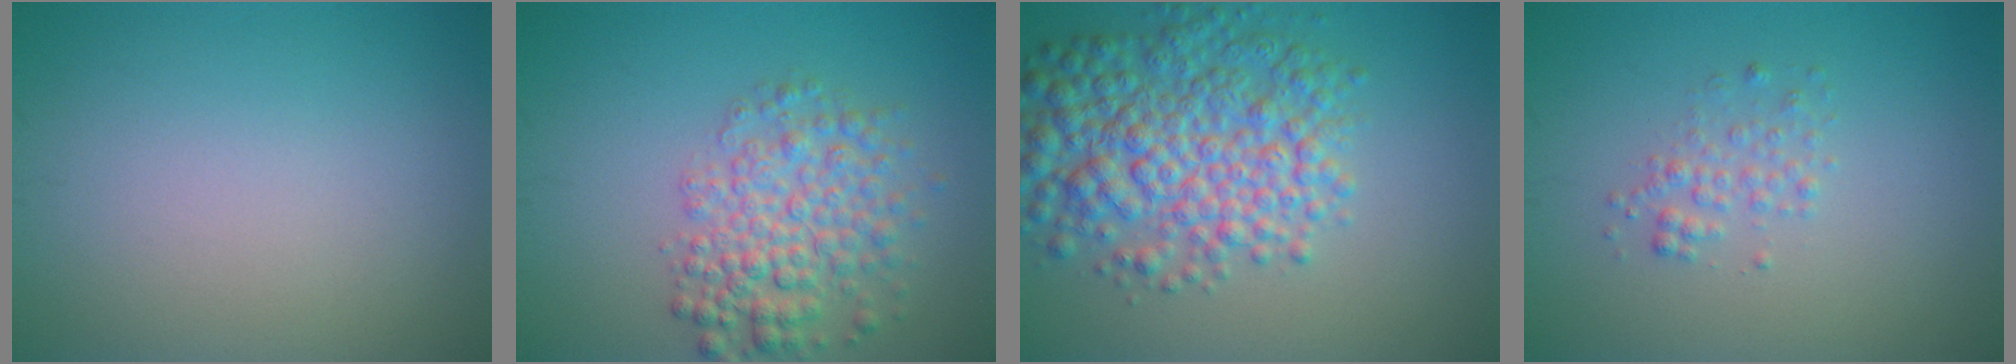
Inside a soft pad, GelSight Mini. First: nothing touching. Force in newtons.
{"total": 5.0, "press": 5.0, "slide": 0.2}
{"total": 7.7, "press": 7.7, "slide": 0.1}
{"total": 1.5, "press": 1.5, "slide": 0.0}